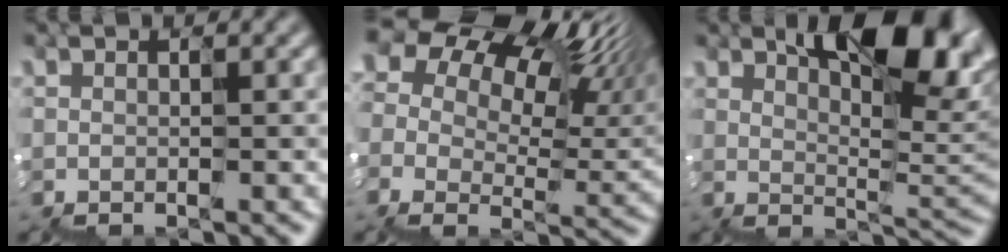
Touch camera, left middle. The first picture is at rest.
{"total": 12.7, "force": [5.9, 7.5, 8.4], "torque": [-0.169, 0.009, 0.118]}
{"total": 8.7, "force": [3.9, 3.2, 7.1], "torque": [-0.100, -0.001, 0.064]}